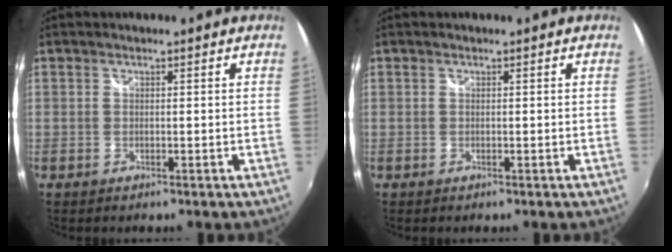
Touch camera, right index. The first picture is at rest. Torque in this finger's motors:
{"motor_torque": [0.00, 0.00, 0.00, 0.00]}